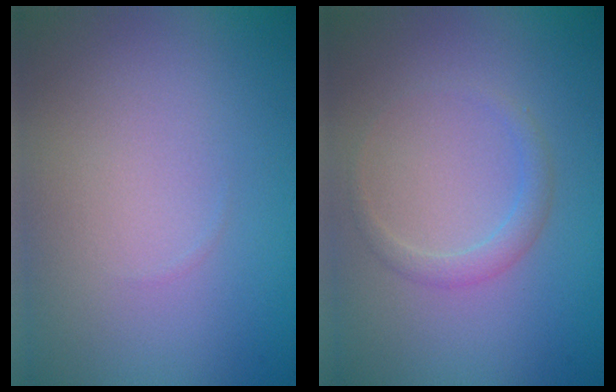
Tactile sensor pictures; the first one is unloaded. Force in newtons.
{"total": 1.5, "press": 1.5, "slide": 0.2}